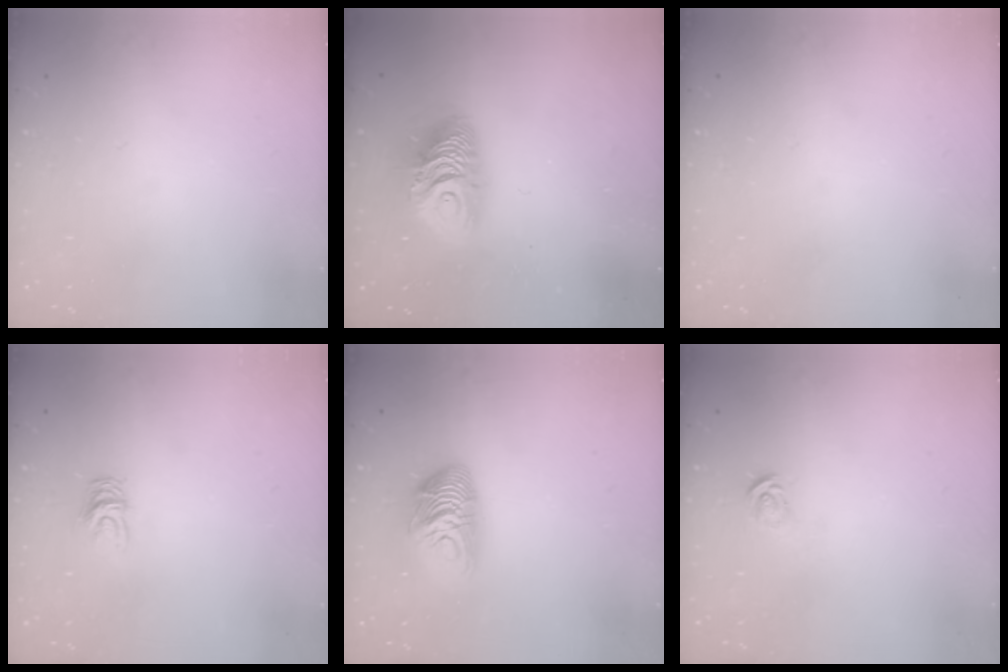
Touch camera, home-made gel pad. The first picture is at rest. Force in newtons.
{"total": 10.2, "press": 10.2, "slide": 0.8}
{"total": 0.0}
{"total": 6.5, "press": 6.4, "slide": 0.5}
{"total": 11.7, "press": 11.7, "slide": 1.1}
{"total": 2.8, "press": 2.8, "slide": 0.2}